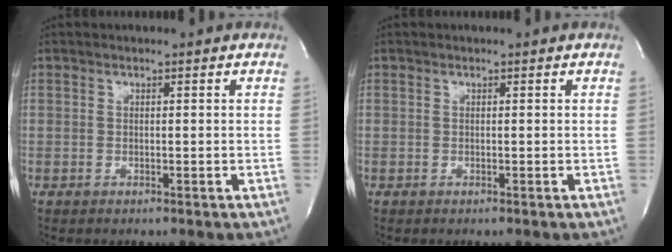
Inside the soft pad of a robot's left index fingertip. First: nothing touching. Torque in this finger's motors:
{"motor_torque": [0.00, 0.00, 0.01, 0.00]}